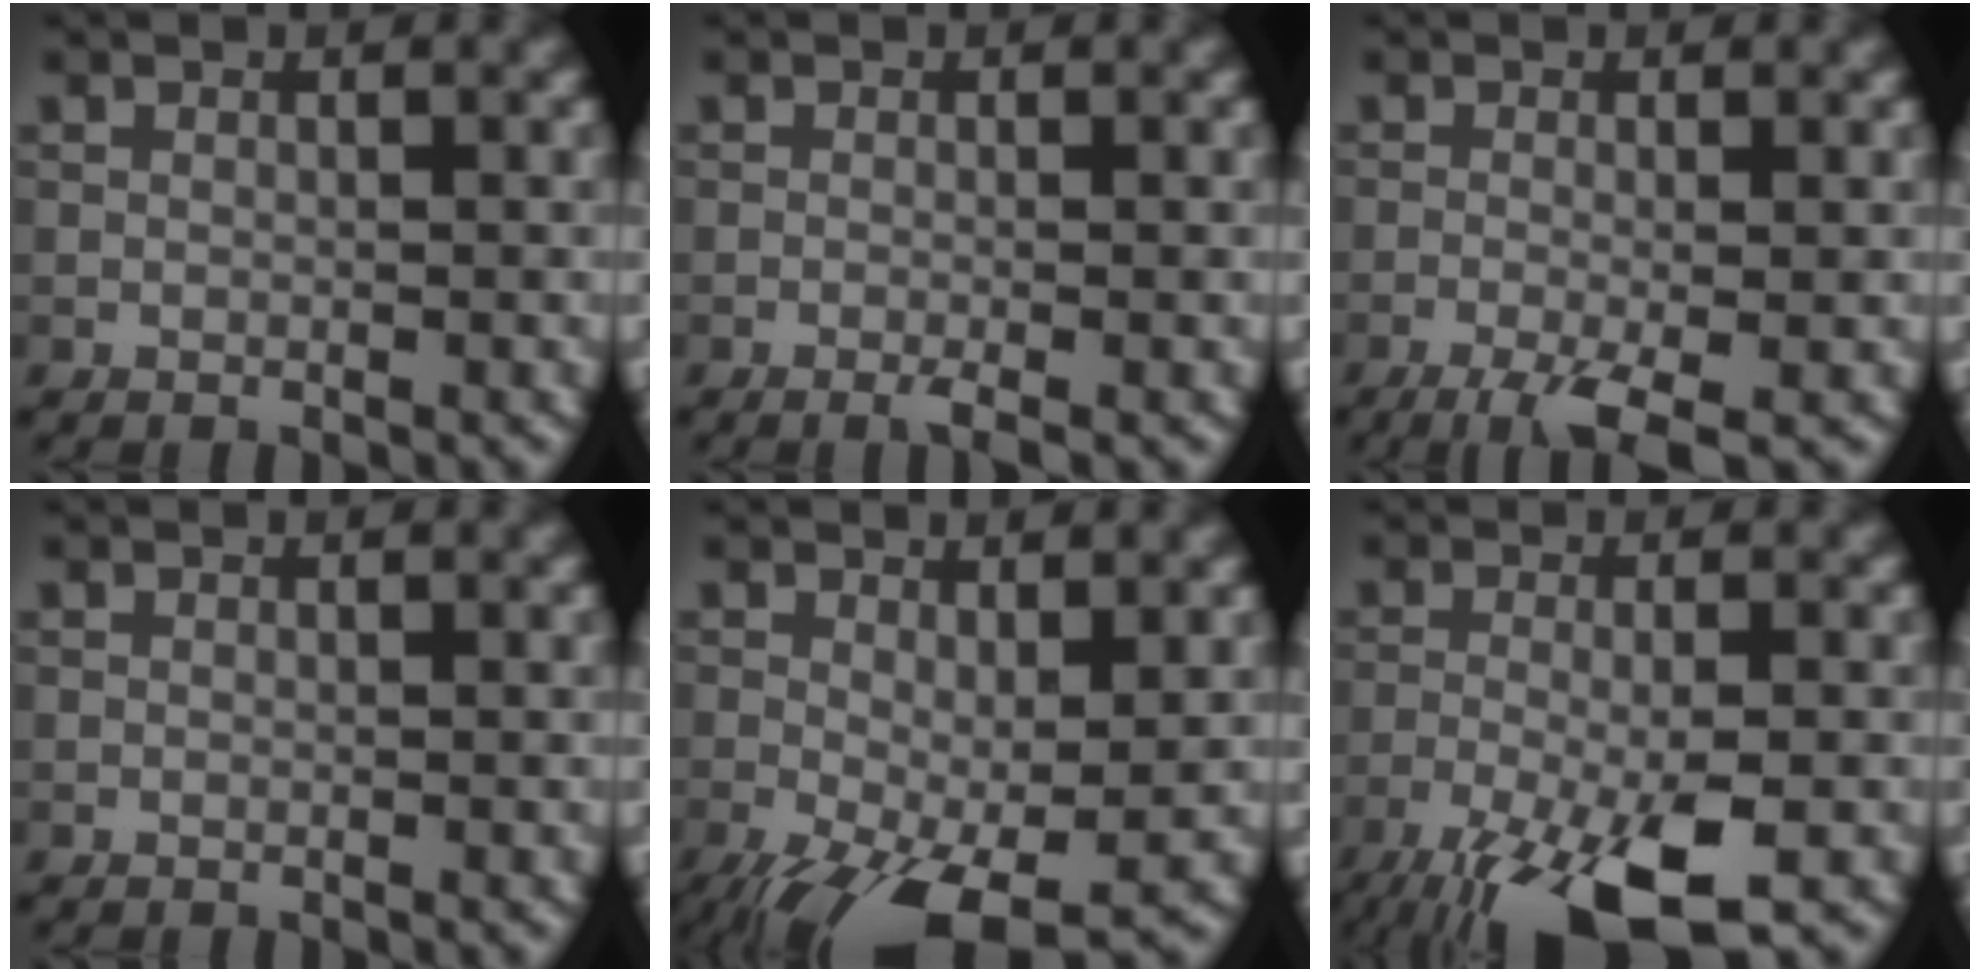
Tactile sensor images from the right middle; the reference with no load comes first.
{"total": 1.4, "force": [-0.7, 0.2, 1.2], "torque": [-0.018, -0.005, -0.014]}
{"total": 4.5, "force": [-2.3, 1.1, 3.7], "torque": [-0.065, -0.005, -0.044]}
{"total": 0.0}
{"total": 8.4, "force": [-3.2, 3.5, 6.9], "torque": [-0.138, -0.026, -0.043]}
{"total": 9.8, "force": [-5.6, 2.5, 7.6], "torque": [-0.147, -0.024, -0.102]}